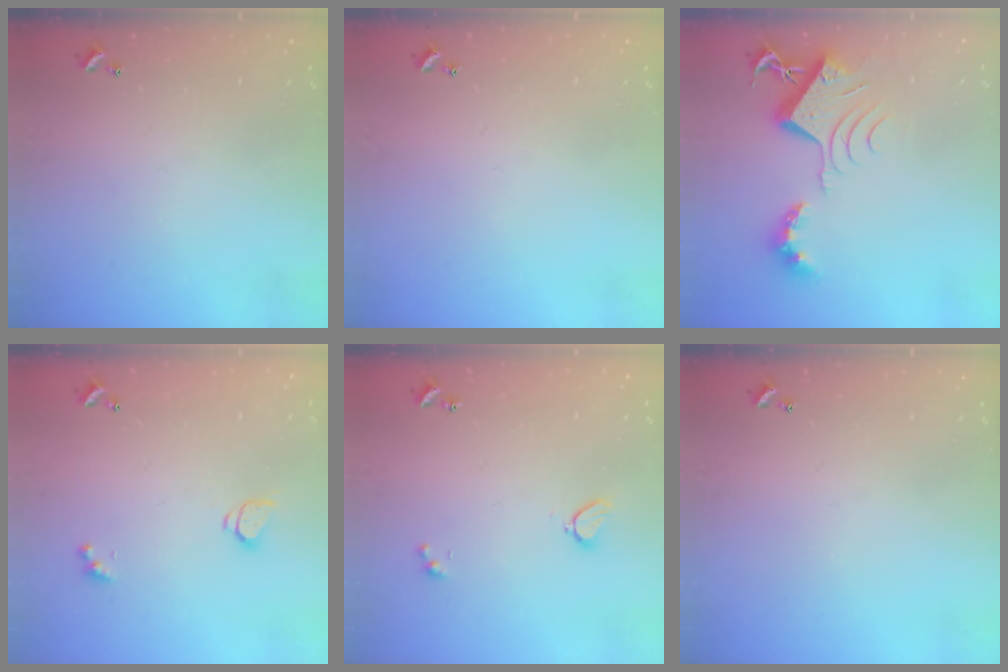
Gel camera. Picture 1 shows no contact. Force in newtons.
{"total": 0.0}
{"total": 9.4, "press": 9.3, "slide": 1.0}
{"total": 1.6, "press": 1.5, "slide": 0.4}
{"total": 2.1, "press": 2.0, "slide": 0.5}
{"total": 0.0}